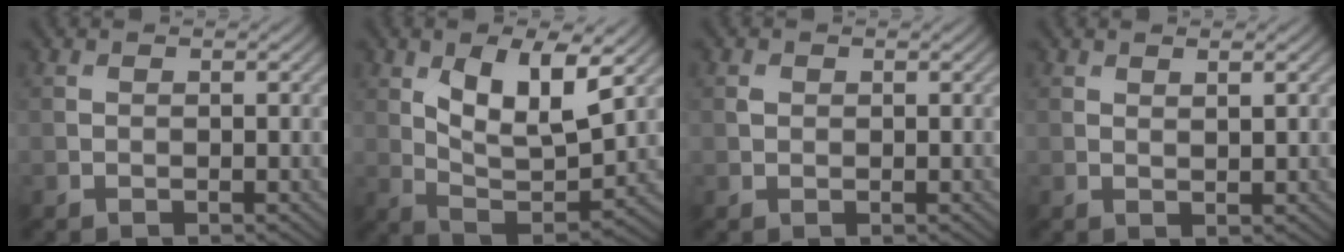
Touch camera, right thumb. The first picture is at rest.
{"total": 9.8, "force": [4.0, 4.1, 8.0], "torque": [-0.158, -0.009, 0.075]}
{"total": 0.7, "force": [0.2, 0.6, 0.3], "torque": [-0.008, -0.002, 0.004]}
{"total": 1.0, "force": [0.7, 0.1, 0.7], "torque": [-0.013, -0.001, 0.013]}